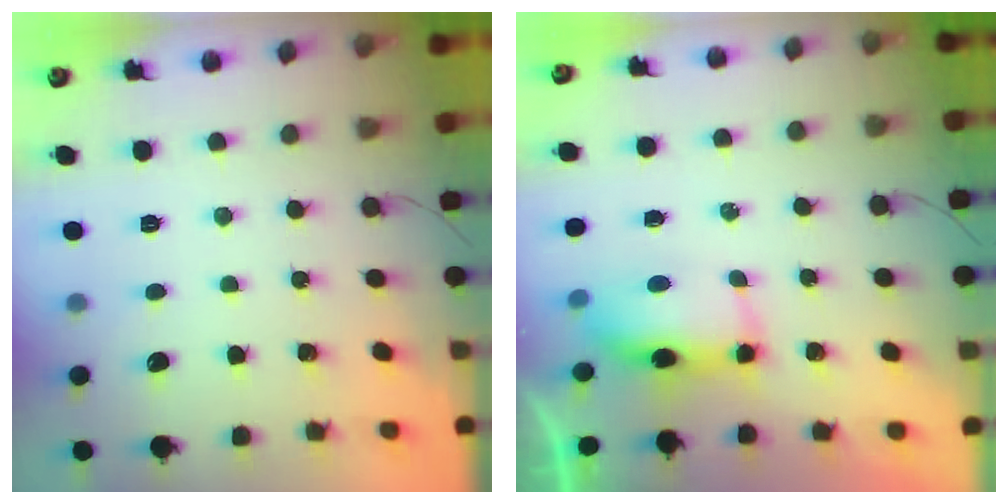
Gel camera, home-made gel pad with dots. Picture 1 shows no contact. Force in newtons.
{"total": 9.2, "press": 7.8, "slide": 5.0}